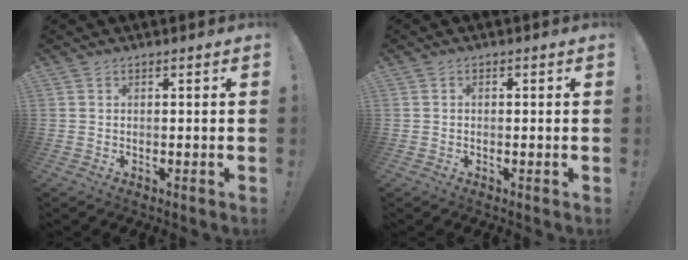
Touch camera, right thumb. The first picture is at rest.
{"total": 0.8, "force": [-0.5, 0.4, 0.4], "torque": [-0.012, 0.005, -0.009]}